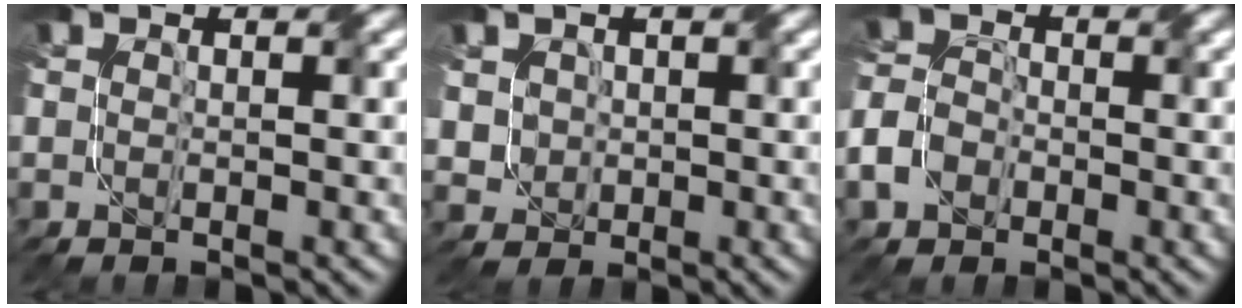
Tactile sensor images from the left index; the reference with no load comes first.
{"total": 2.2, "force": [0.3, 2.2, 0.5], "torque": [-0.020, 0.006, 0.016]}
{"total": 3.3, "force": [-2.0, 2.2, 1.3], "torque": [-0.037, 0.004, -0.043]}